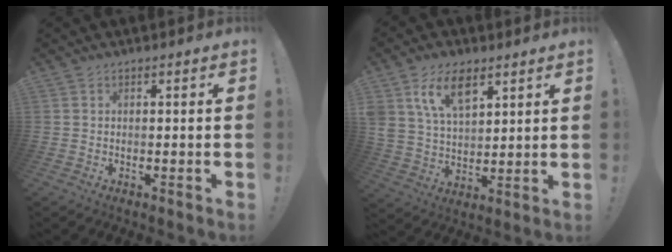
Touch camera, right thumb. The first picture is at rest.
{"total": 12.4, "force": [7.2, 6.9, 7.4], "torque": [-0.130, -0.022, 0.137]}